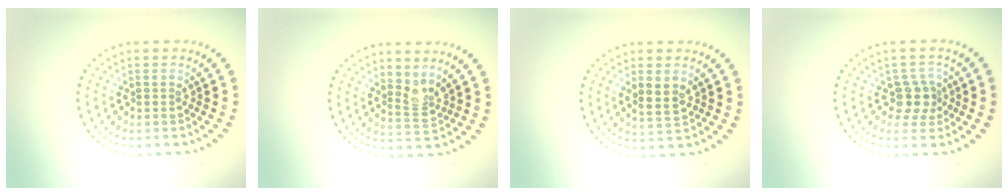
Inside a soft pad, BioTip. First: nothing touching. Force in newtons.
{"total": 2.1, "press": 1.5, "slide": 1.4}
{"total": 2.4, "press": 2.3, "slide": 0.6}
{"total": 2.3, "press": 1.9, "slide": 1.2}